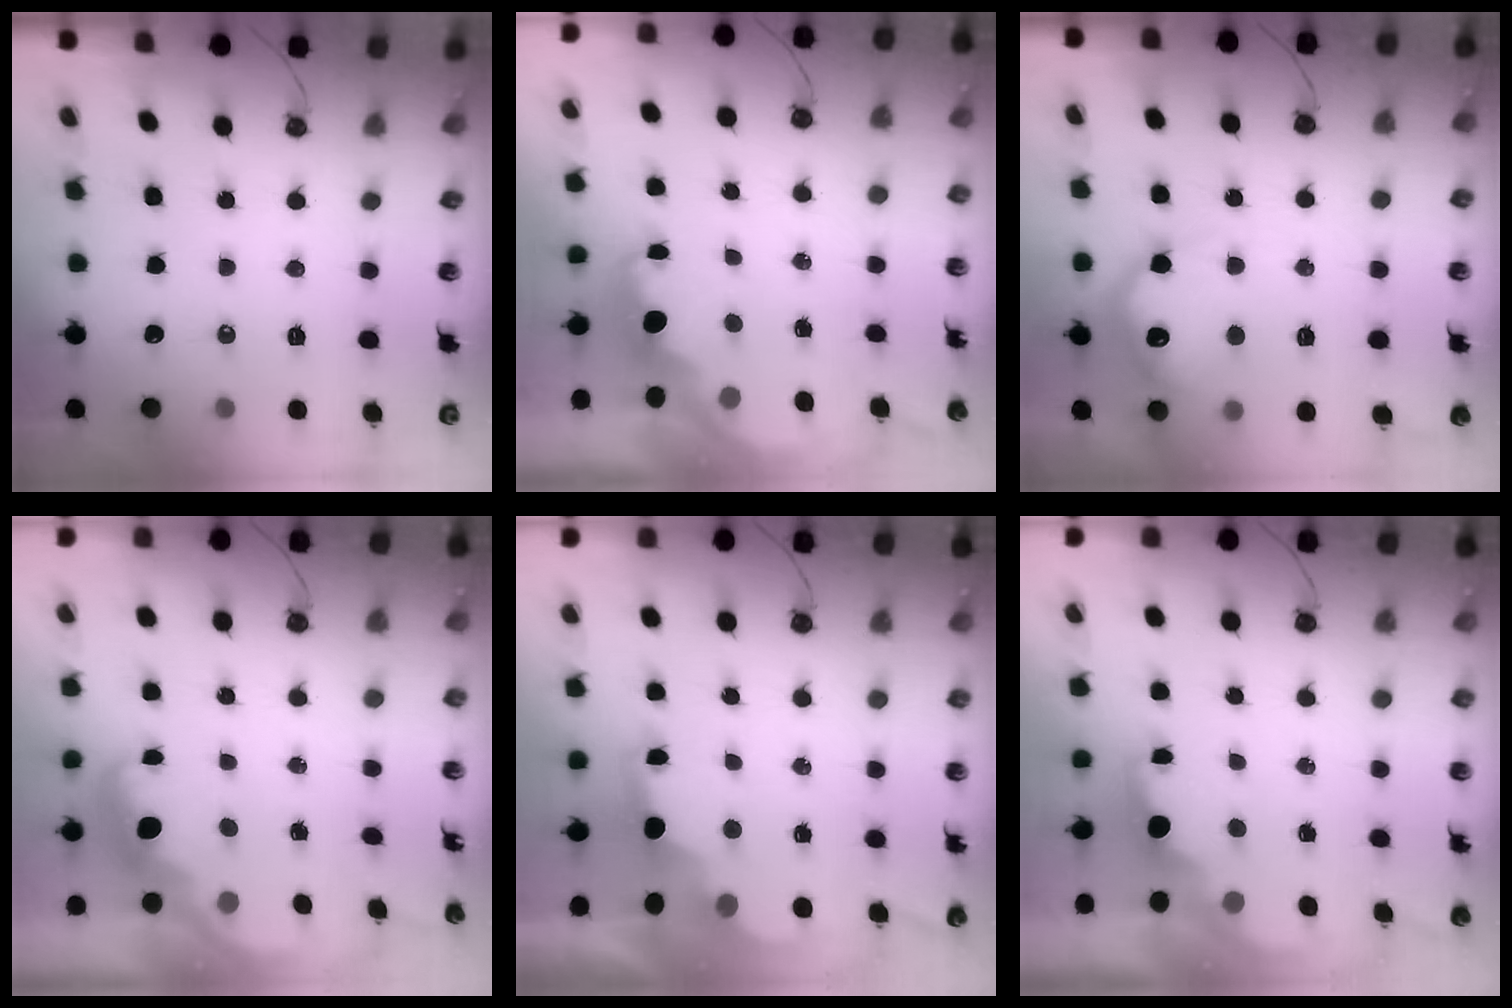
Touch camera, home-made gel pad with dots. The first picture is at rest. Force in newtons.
{"total": 2.3, "press": 2.1, "slide": 0.9}
{"total": 15.2, "press": 15.1, "slide": 1.1}
{"total": 3.1, "press": 3.1, "slide": 0.5}
{"total": 2.8, "press": 2.6, "slide": 0.9}
{"total": 1.7, "press": 1.5, "slide": 0.8}